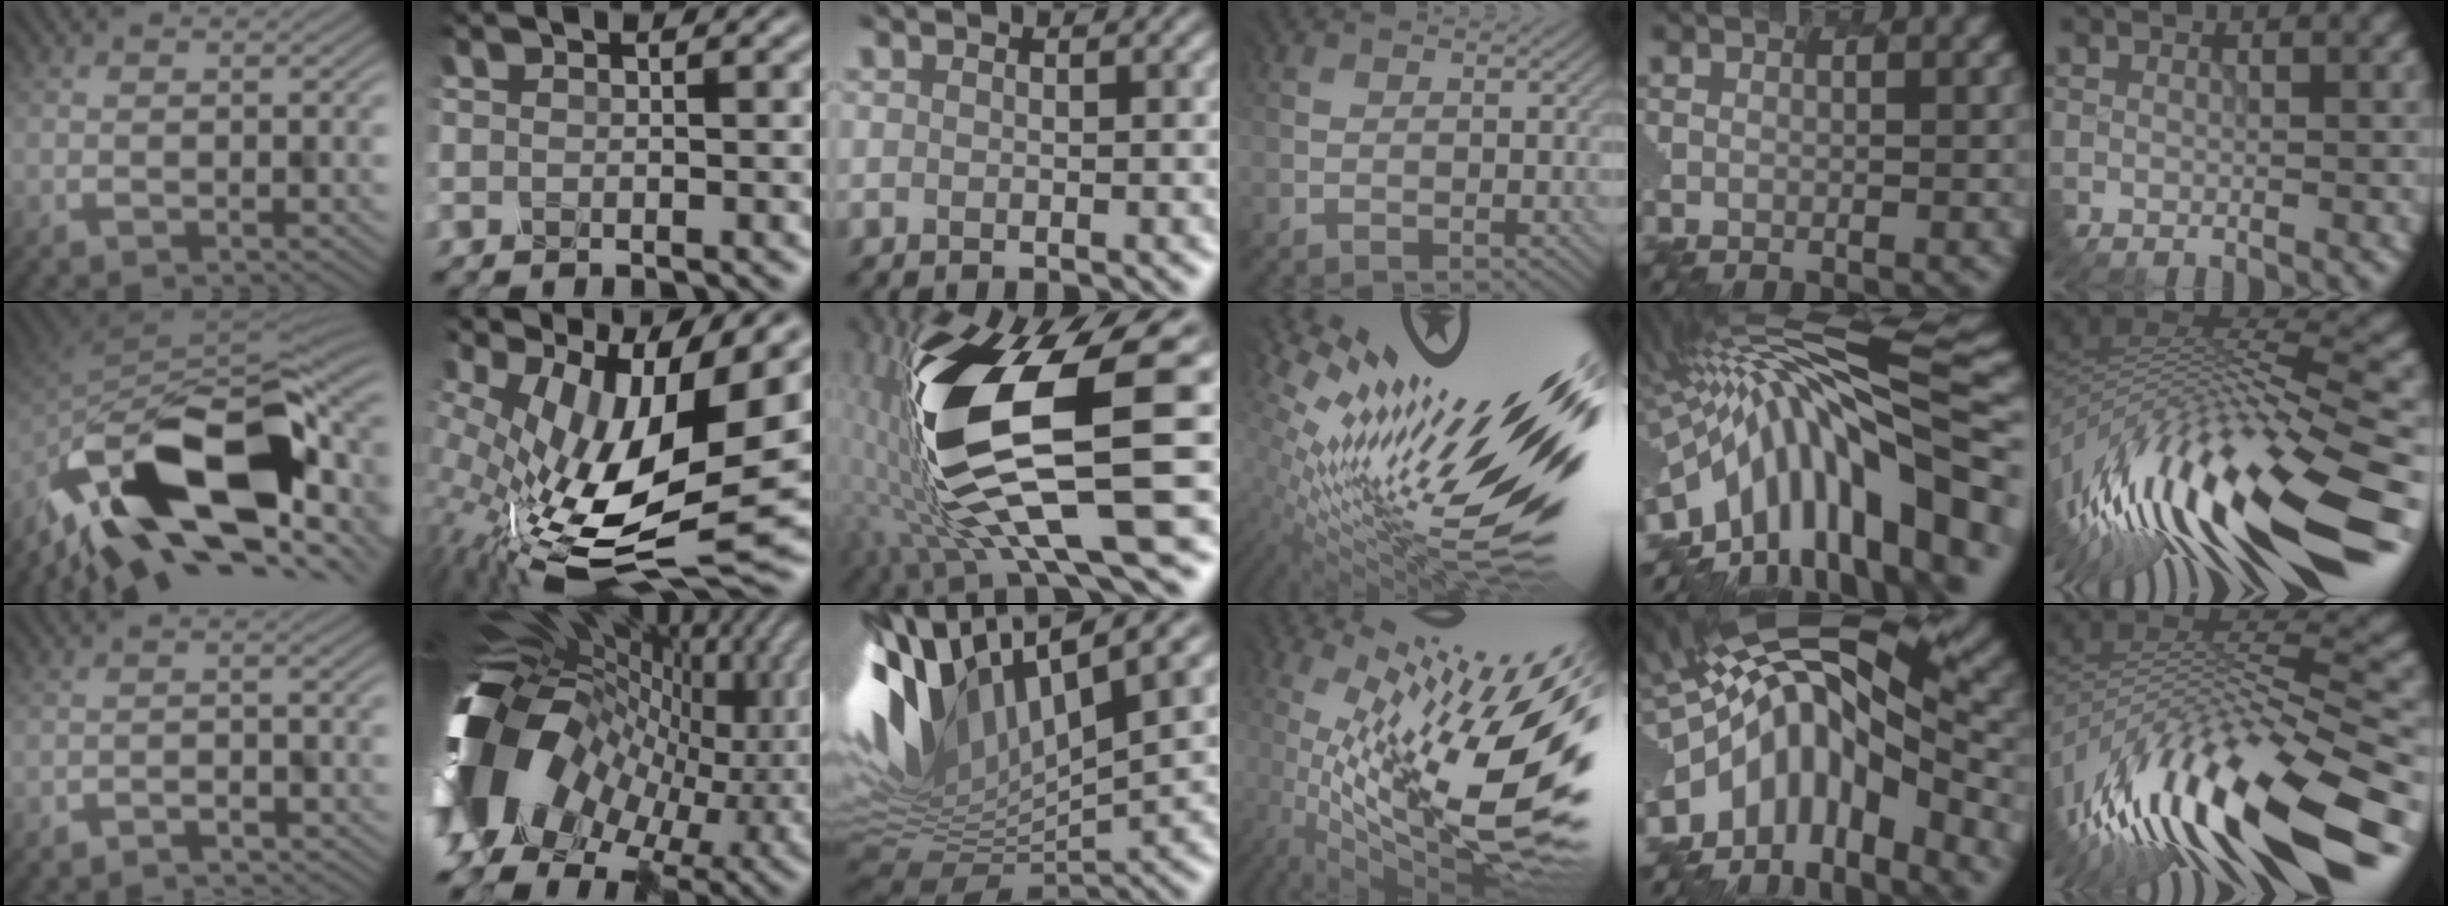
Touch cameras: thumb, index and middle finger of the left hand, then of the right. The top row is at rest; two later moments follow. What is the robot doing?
{"motion": "disassemble", "object": "hinged tin"}